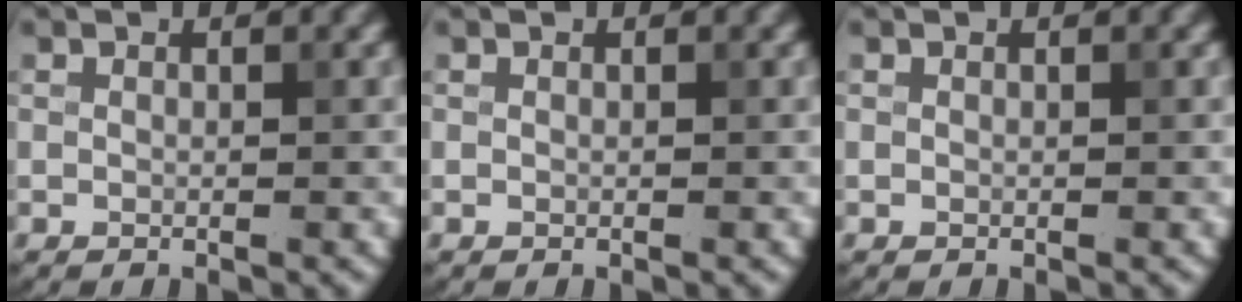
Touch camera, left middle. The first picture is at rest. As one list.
[{"total": 0.0}, {"total": 0.0}]